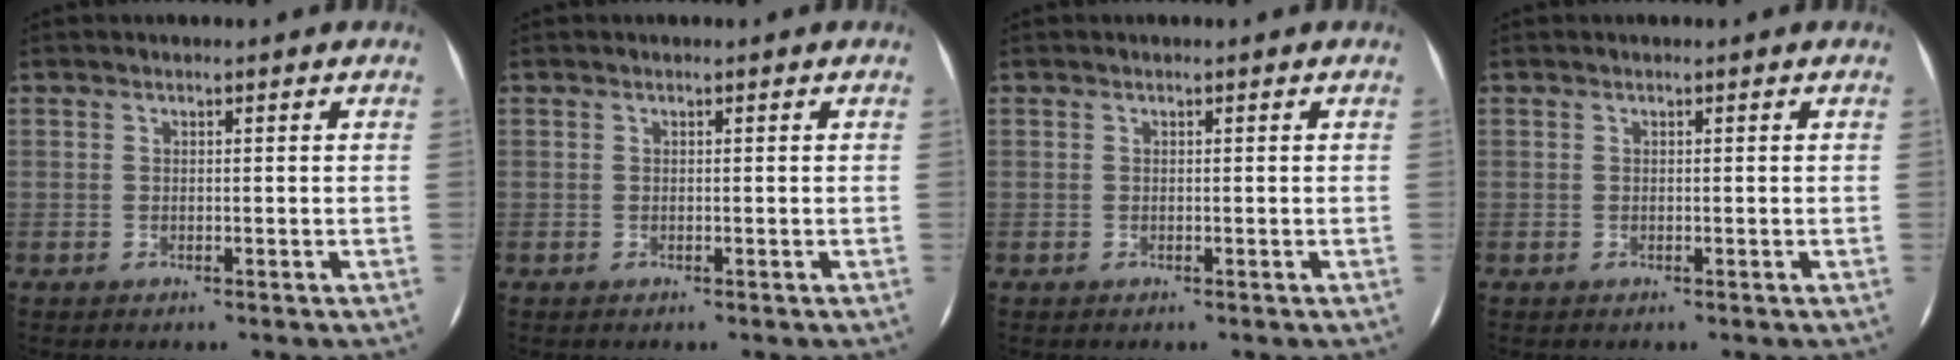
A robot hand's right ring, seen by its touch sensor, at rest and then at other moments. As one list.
[{"total": 0.0}, {"total": 0.0}, {"total": 0.0}]